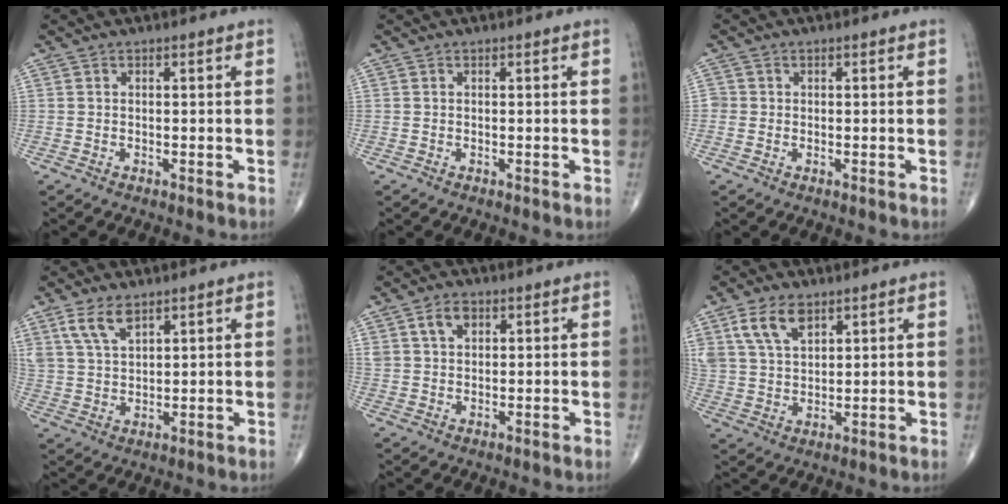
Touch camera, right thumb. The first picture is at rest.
{"total": 0.0}
{"total": 1.1, "force": [-0.1, 1.1, 0.1], "torque": [0.008, 0.004, -0.004]}
{"total": 6.6, "force": [4.2, 3.0, 4.0], "torque": [-0.076, -0.014, 0.090]}
{"total": 4.3, "force": [1.9, 2.8, 2.6], "torque": [-0.037, -0.001, 0.037]}
{"total": 8.6, "force": [4.9, 4.8, 5.3], "torque": [-0.093, -0.014, 0.101]}